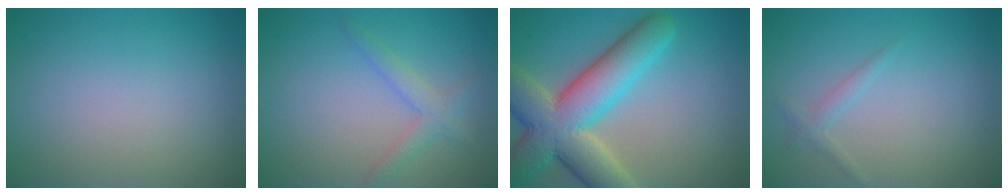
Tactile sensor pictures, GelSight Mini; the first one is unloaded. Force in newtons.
{"total": 2.1, "press": 2.1, "slide": 0.1}
{"total": 10.3, "press": 10.3, "slide": 0.7}
{"total": 1.0, "press": 1.0, "slide": 0.2}